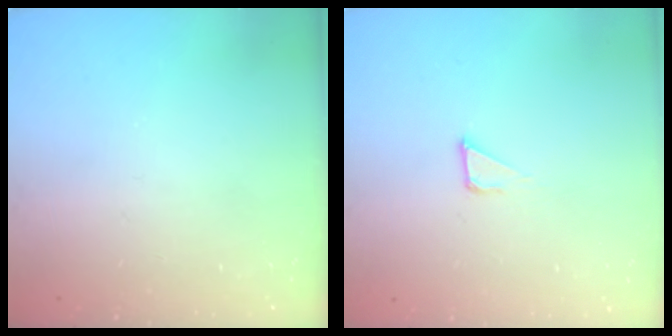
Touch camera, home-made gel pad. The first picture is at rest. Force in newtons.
{"total": 2.8, "press": 2.8, "slide": 0.1}